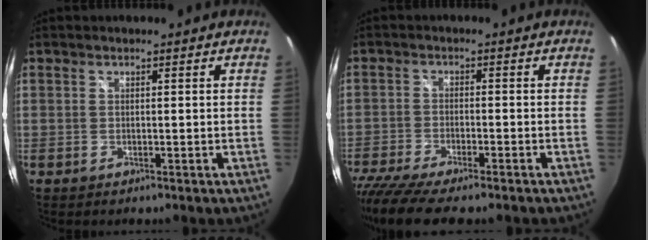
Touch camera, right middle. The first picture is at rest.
{"total": 11.8, "force": [-9.8, 1.9, 6.4], "torque": [-0.150, -0.052, -0.170]}